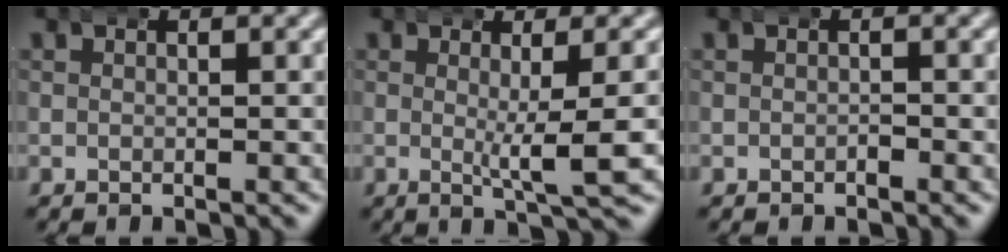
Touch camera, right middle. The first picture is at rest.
{"total": 3.6, "force": [1.0, -0.4, 3.5], "torque": [-0.051, -0.002, 0.015]}
{"total": 0.5, "force": [-0.5, 0.0, 0.0], "torque": [-0.007, -0.006, -0.005]}